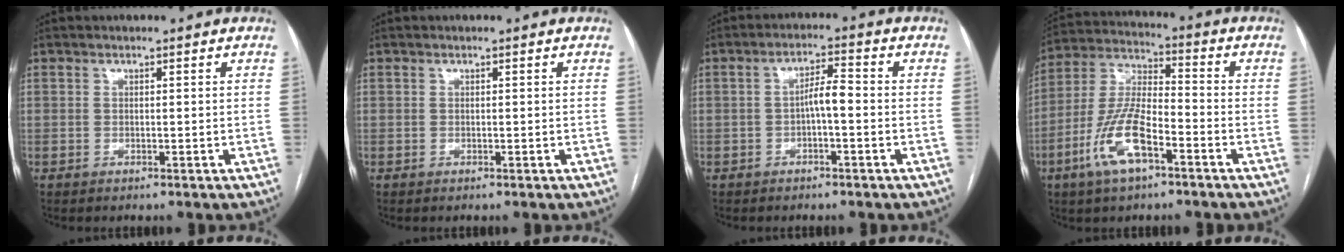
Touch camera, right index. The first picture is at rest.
{"total": 0.0}
{"total": 3.6, "force": [-0.7, 0.7, 3.5], "torque": [-0.058, 0.013, -0.010]}
{"total": 12.0, "force": [-5.5, 3.4, 10.0], "torque": [-0.216, 0.001, -0.106]}